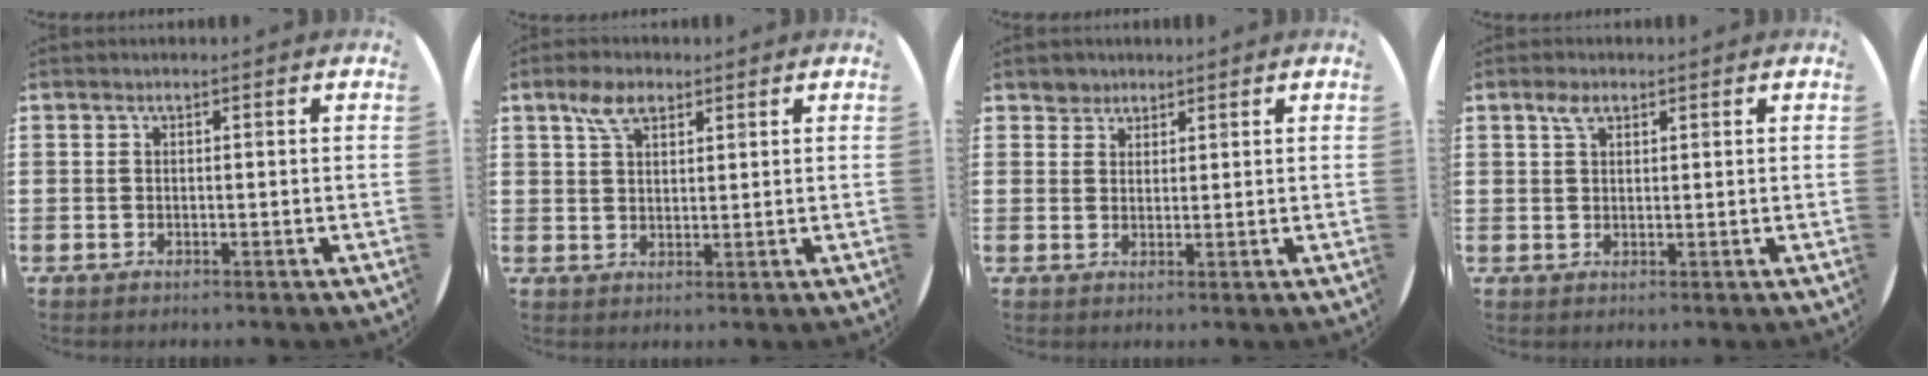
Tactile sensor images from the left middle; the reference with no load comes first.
{"total": 4.4, "force": [2.9, 2.2, 2.4], "torque": [-0.046, 0.006, 0.051]}
{"total": 2.2, "force": [1.9, 1.1, -0.3], "torque": [0.010, 0.001, 0.037]}
{"total": 2.3, "force": [1.5, 1.2, 1.2], "torque": [-0.020, 0.003, 0.026]}